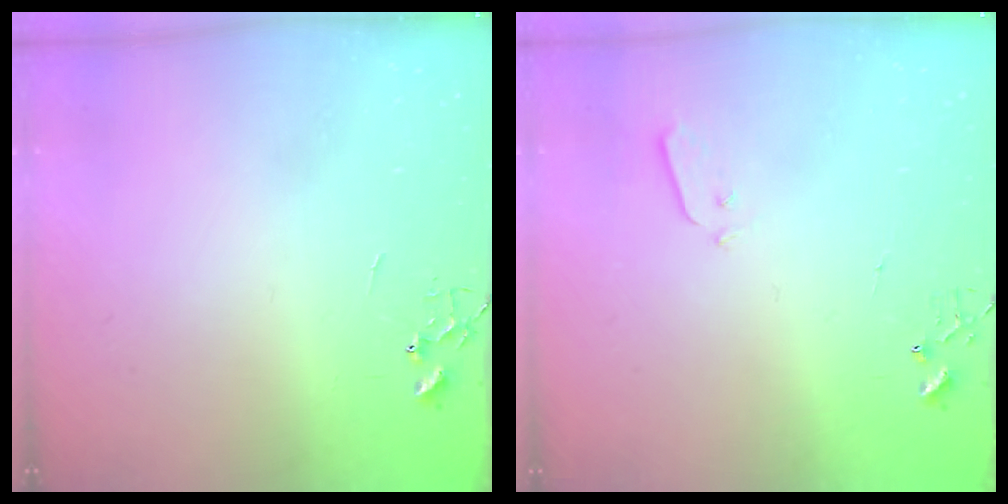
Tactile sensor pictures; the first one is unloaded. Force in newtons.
{"total": 3.1, "press": 3.0, "slide": 0.7}